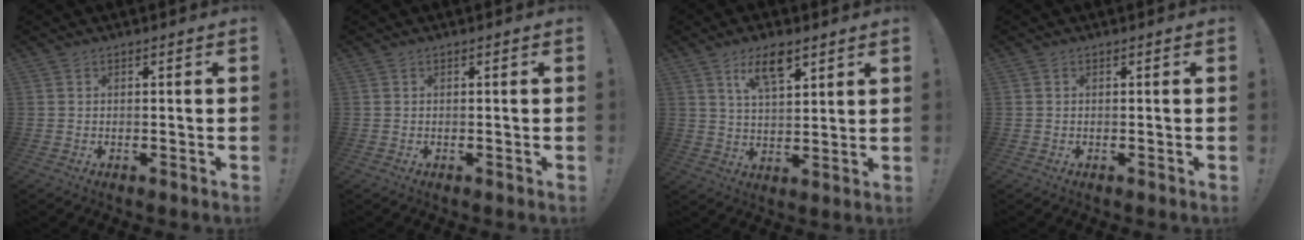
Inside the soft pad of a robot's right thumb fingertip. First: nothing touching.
{"total": 0.0}
{"total": 9.2, "force": [5.5, 3.6, 6.4], "torque": [-0.103, -0.021, 0.094]}
{"total": 0.0}